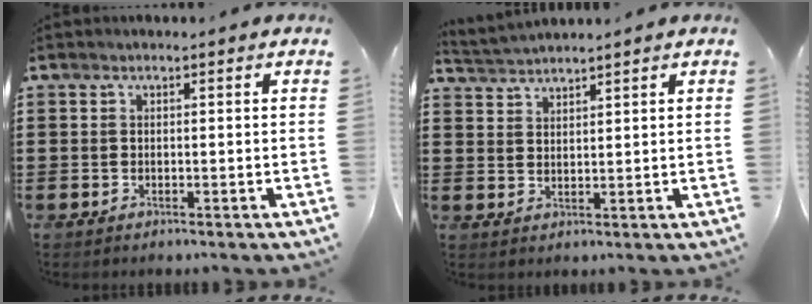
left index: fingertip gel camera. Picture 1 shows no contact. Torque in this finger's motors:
{"motor_torque": [2.14, 0.00, -0.06, 0.00]}